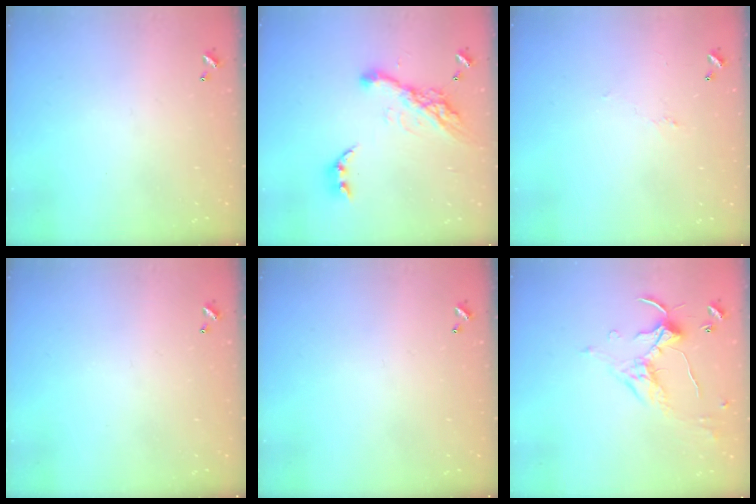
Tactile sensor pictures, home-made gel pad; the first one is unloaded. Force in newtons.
{"total": 16.6, "press": 16.6, "slide": 1.3}
{"total": 0.9, "press": 0.6, "slide": 0.7}
{"total": 0.0}
{"total": 0.0}
{"total": 1.5, "press": 1.3, "slide": 0.8}